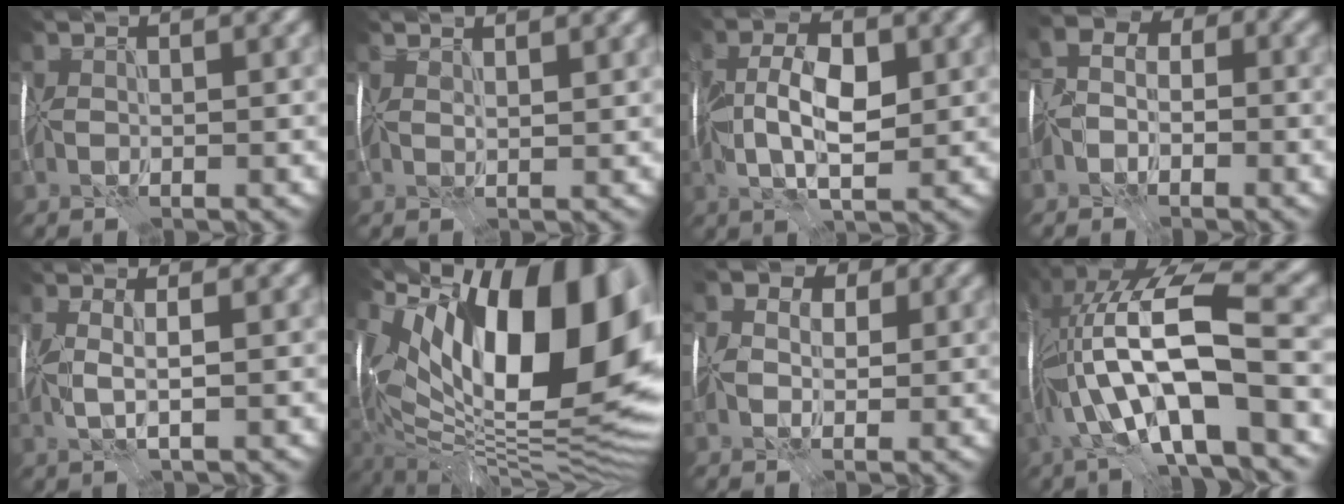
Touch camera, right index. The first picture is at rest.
{"total": 2.9, "force": [2.4, 0.7, 1.3], "torque": [-0.013, 0.019, 0.015]}
{"total": 4.6, "force": [0.4, 2.0, 4.1], "torque": [-0.095, 0.008, 0.007]}
{"total": 2.6, "force": [-1.5, 2.0, 0.8], "torque": [-0.025, 0.011, -0.034]}
{"total": 0.7, "force": [0.3, -0.3, 0.6], "torque": [-0.031, 0.001, 0.006]}
{"total": 18.7, "force": [5.2, 8.8, 15.7], "torque": [-0.248, 0.027, 0.097]}
{"total": 3.3, "force": [1.2, 2.8, 1.3], "torque": [-0.025, 0.022, 0.009]}
{"total": 13.2, "force": [-1.5, 4.0, 12.5], "torque": [-0.250, 0.030, -0.016]}